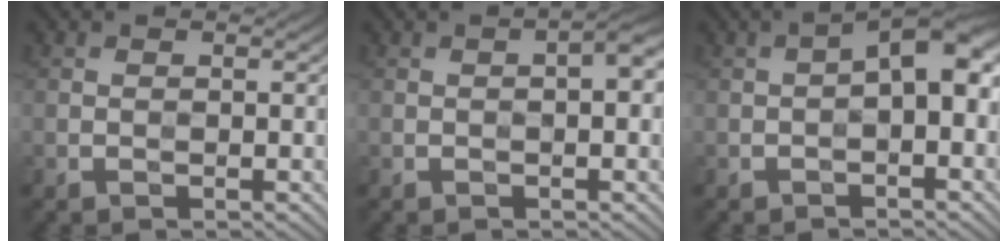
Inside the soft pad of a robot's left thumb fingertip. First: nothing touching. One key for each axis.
{"total": 3.2, "fx": 0.1, "fy": 0.7, "fz": 3.1, "tx": -0.045, "ty": 0.008, "tz": 0.000}
{"total": 6.9, "fx": 0.1, "fy": 2.9, "fz": 6.3, "tx": -0.092, "ty": 0.021, "tz": -0.007}